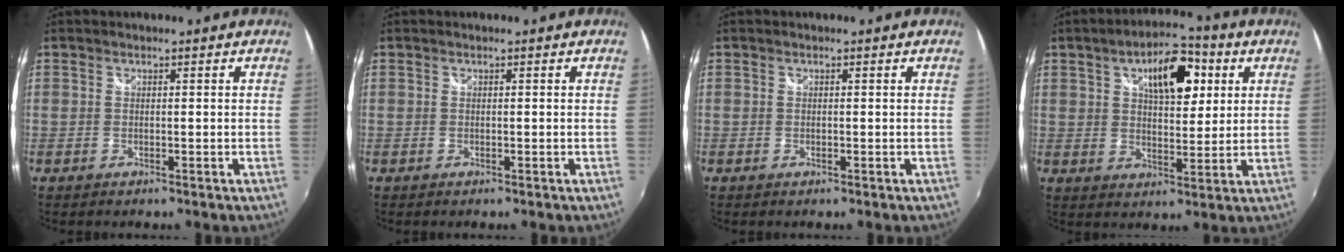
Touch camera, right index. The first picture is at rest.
{"total": 0.0}
{"total": 0.0}
{"total": 12.1, "force": [4.8, 5.5, 9.6], "torque": [-0.142, 0.029, 0.075]}